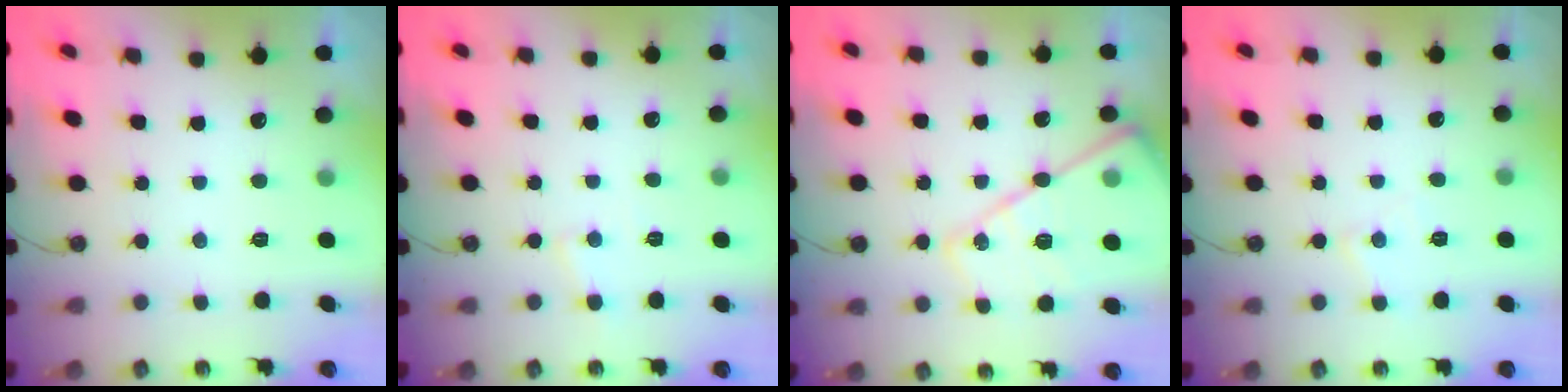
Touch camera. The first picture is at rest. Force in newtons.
{"total": 4.0, "press": 3.9, "slide": 0.6}
{"total": 16.7, "press": 16.7, "slide": 1.3}
{"total": 5.4, "press": 5.4, "slide": 0.3}